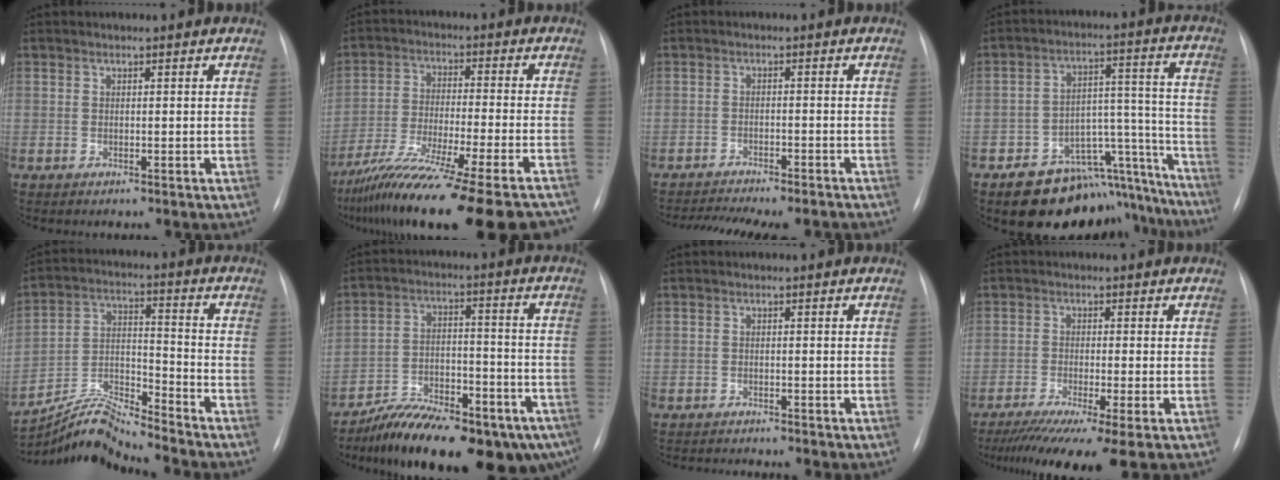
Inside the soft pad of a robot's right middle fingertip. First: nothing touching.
{"total": 25.4, "force": [-21.2, 0.5, 13.9], "torque": [-0.177, -0.063, -0.321]}
{"total": 12.6, "force": [-11.3, 1.9, 5.2], "torque": [-0.085, -0.003, -0.146]}
{"total": 16.7, "force": [-14.3, 7.2, 4.8], "torque": [-0.013, 0.080, -0.191]}
{"total": 8.8, "force": [-8.7, -1.3, 1.0], "torque": [-0.031, 0.022, -0.162]}
{"total": 20.6, "force": [-15.0, 6.9, 12.4], "torque": [-0.143, 0.026, -0.222]}
{"total": 4.0, "force": [-3.9, 0.0, 0.7], "torque": [-0.006, -0.011, -0.058]}
{"total": 10.8, "force": [-7.9, -0.3, 7.5], "torque": [-0.117, -0.032, -0.125]}